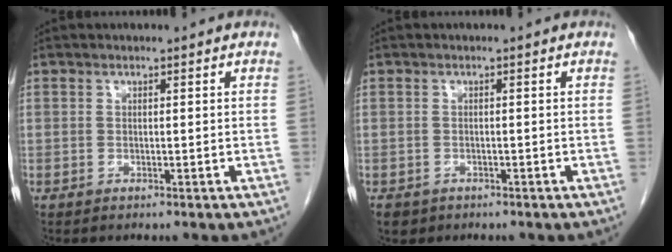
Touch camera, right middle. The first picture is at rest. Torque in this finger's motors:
{"motor_torque": [0.43, -0.05, -0.03, 0.01]}